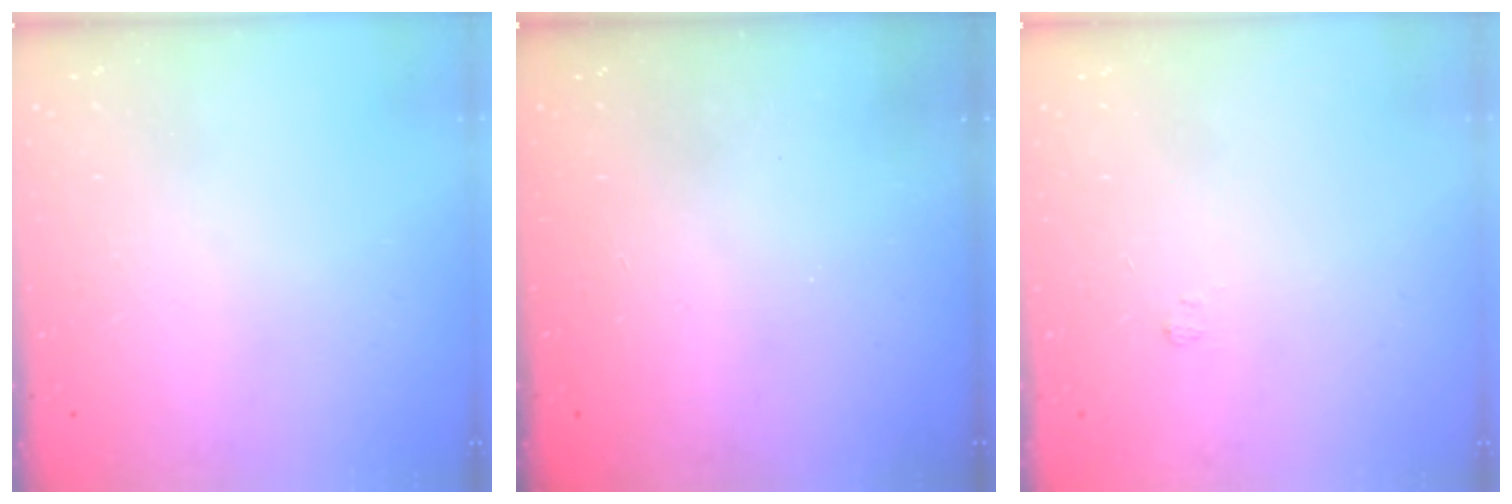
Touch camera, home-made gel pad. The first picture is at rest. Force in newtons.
{"total": 2.3, "press": 2.2, "slide": 0.8}
{"total": 1.7, "press": 1.2, "slide": 1.1}